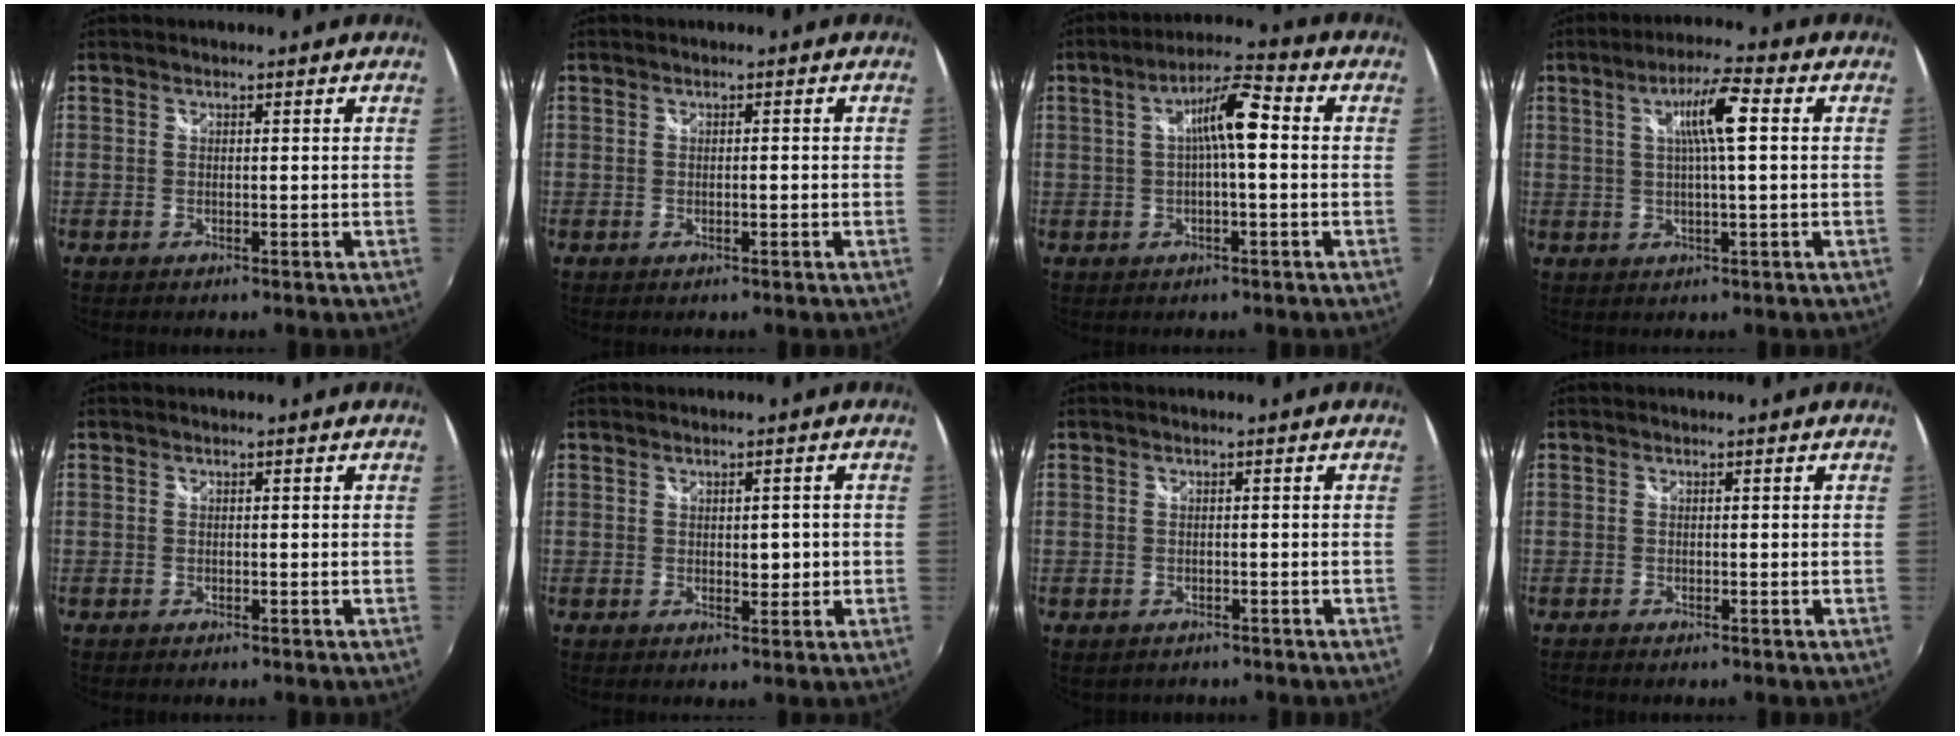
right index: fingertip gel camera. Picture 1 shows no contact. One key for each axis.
{"total": 0.9, "fx": -0.3, "fy": 0.3, "fz": 0.8, "tx": -0.012, "ty": 0.003, "tz": -0.004}
{"total": 7.6, "fx": 0.5, "fy": 1.4, "fz": 7.5, "tx": -0.132, "ty": 0.021, "tz": 0.008}
{"total": 7.5, "fx": 1.6, "fy": 0.5, "fz": 7.3, "tx": -0.125, "ty": 0.008, "tz": 0.028}
{"total": 0.8, "fx": -0.7, "fy": 0.3, "fz": -0.2, "tx": -0.001, "ty": -0.004, "tz": -0.015}
{"total": 2.8, "fx": -0.2, "fy": 1.6, "fz": 2.3, "tx": -0.031, "ty": 0.002, "tz": 0.000}
{"total": 2.1, "fx": -1.6, "fy": 1.2, "fz": 0.5, "tx": -0.015, "ty": -0.011, "tz": -0.023}
{"total": 1.2, "fx": -1.1, "fy": 0.2, "fz": 0.2, "tx": -0.008, "ty": -0.009, "tz": -0.021}